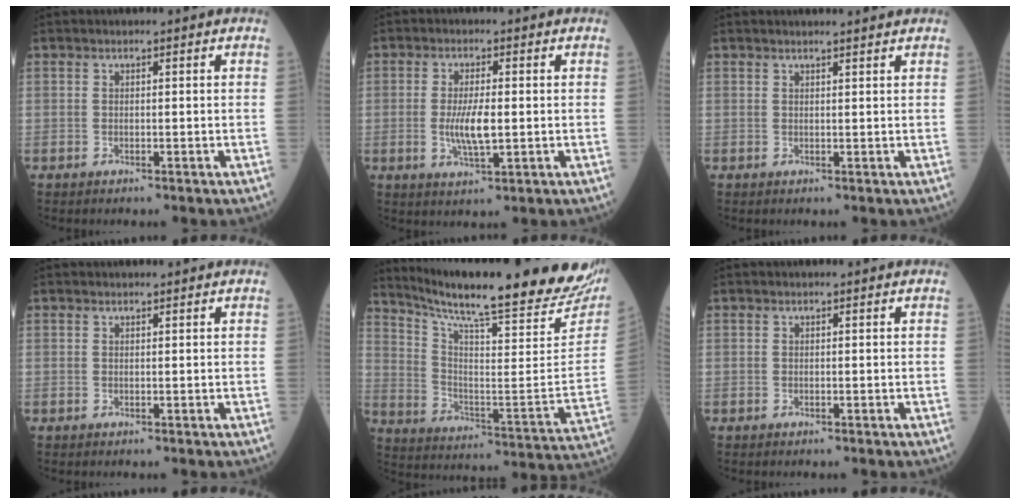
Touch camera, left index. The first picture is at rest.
{"total": 5.2, "force": [-0.3, 1.1, 5.0], "torque": [-0.108, -0.010, -0.005]}
{"total": 4.1, "force": [3.9, 0.1, 1.2], "torque": [-0.019, 0.010, 0.045]}
{"total": 0.8, "force": [0.8, 0.1, 0.1], "torque": [-0.008, 0.003, 0.013]}
{"total": 29.9, "force": [25.5, 1.6, 15.6], "torque": [-0.260, -0.094, 0.346]}
{"total": 0.0}